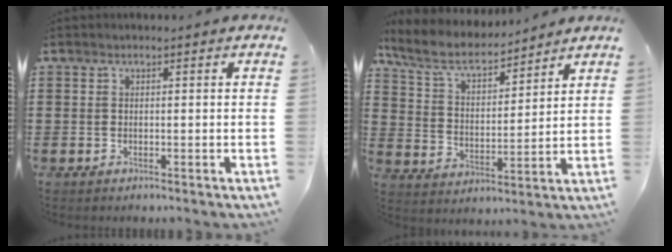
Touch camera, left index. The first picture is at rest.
{"total": 7.1, "force": [6.0, 2.0, 3.3], "torque": [-0.091, -0.029, 0.100]}